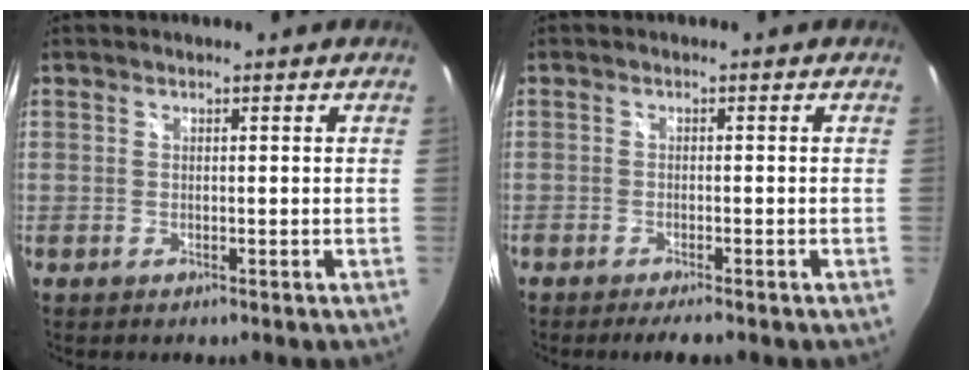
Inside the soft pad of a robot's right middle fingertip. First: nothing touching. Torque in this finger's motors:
{"motor_torque": [1.08, -1.05, 0.29, 0.21]}